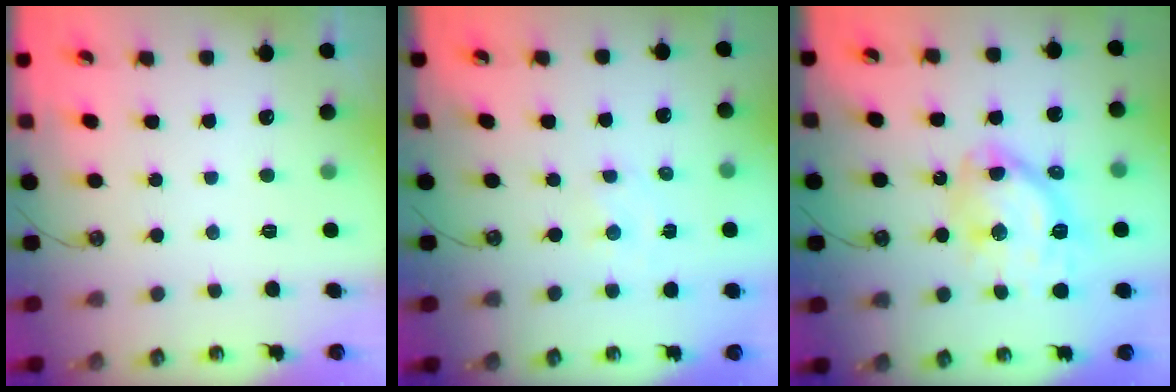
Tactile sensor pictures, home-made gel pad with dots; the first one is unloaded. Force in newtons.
{"total": 0.8, "press": 0.8, "slide": 0.2}
{"total": 14.2, "press": 14.1, "slide": 1.5}